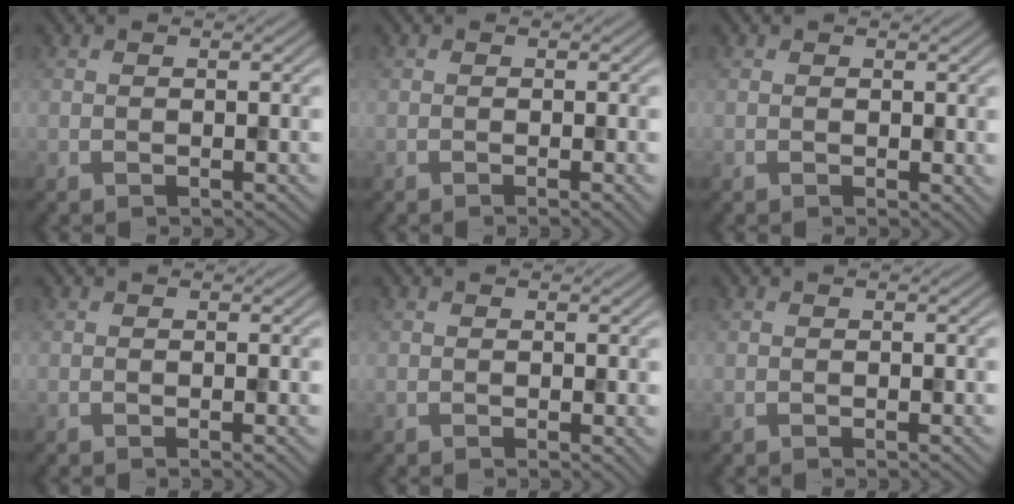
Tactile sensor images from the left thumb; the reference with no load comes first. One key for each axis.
{"total": 1.1, "fx": -0.4, "fy": 0.1, "fz": 1.1, "tx": -0.015, "ty": -0.003, "tz": -0.008}
{"total": 0.6, "fx": 0.4, "fy": 0.4, "fz": -0.3, "tx": 0.009, "ty": 0.001, "tz": 0.006}
{"total": 0.7, "fx": -0.3, "fy": 0.0, "fz": 0.7, "tx": -0.010, "ty": -0.002, "tz": -0.006}
{"total": 0.0}
{"total": 0.0}